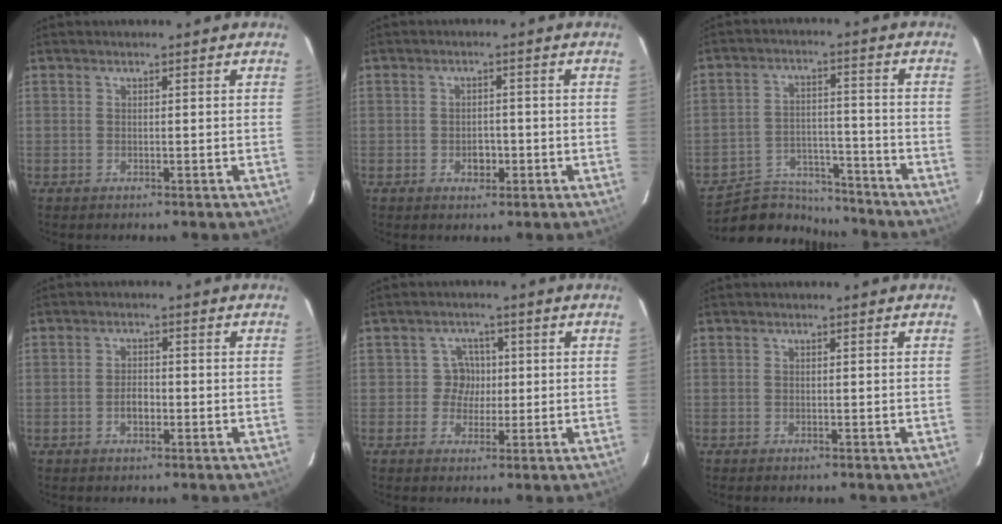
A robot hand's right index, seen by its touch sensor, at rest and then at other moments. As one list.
[{"total": 2.7, "force": [-0.9, 2.1, 1.4], "torque": [-0.025, 0.006, -0.009]}, {"total": 11.5, "force": [-10.7, 3.8, 1.9], "torque": [-0.056, 0.021, -0.163]}, {"total": 2.5, "force": [-1.0, 1.4, 1.8], "torque": [-0.034, 0.005, -0.018]}, {"total": 3.5, "force": [-0.2, 3.5, -0.1], "torque": [0.014, 0.015, -0.008]}, {"total": 0.6, "force": [-0.5, 0.0, 0.2], "torque": [-0.006, -0.002, -0.010]}]